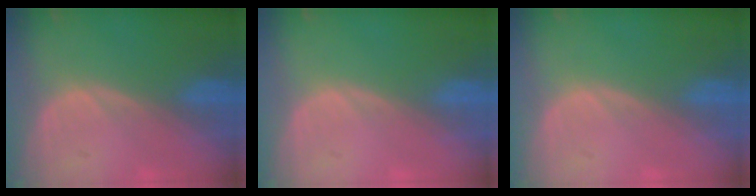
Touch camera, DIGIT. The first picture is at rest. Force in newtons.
{"total": 0.0}
{"total": 0.0}